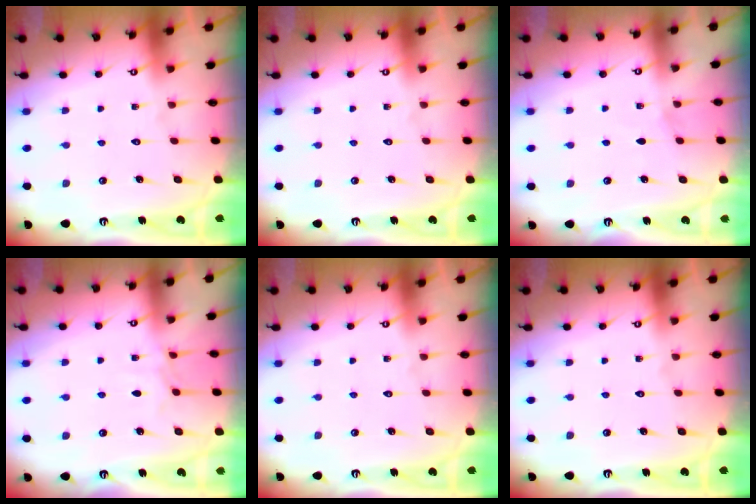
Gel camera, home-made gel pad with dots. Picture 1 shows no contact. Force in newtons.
{"total": 0.0}
{"total": 5.0, "press": 4.4, "slide": 2.5}
{"total": 4.2, "press": 4.1, "slide": 0.6}
{"total": 0.0}
{"total": 0.0}